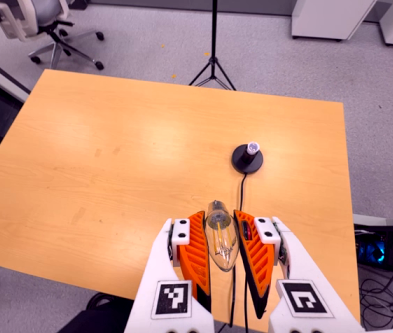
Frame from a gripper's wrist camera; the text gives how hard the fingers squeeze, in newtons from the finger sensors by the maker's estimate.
{"total": 20.0, "left": 21.4, "right": 18.7}